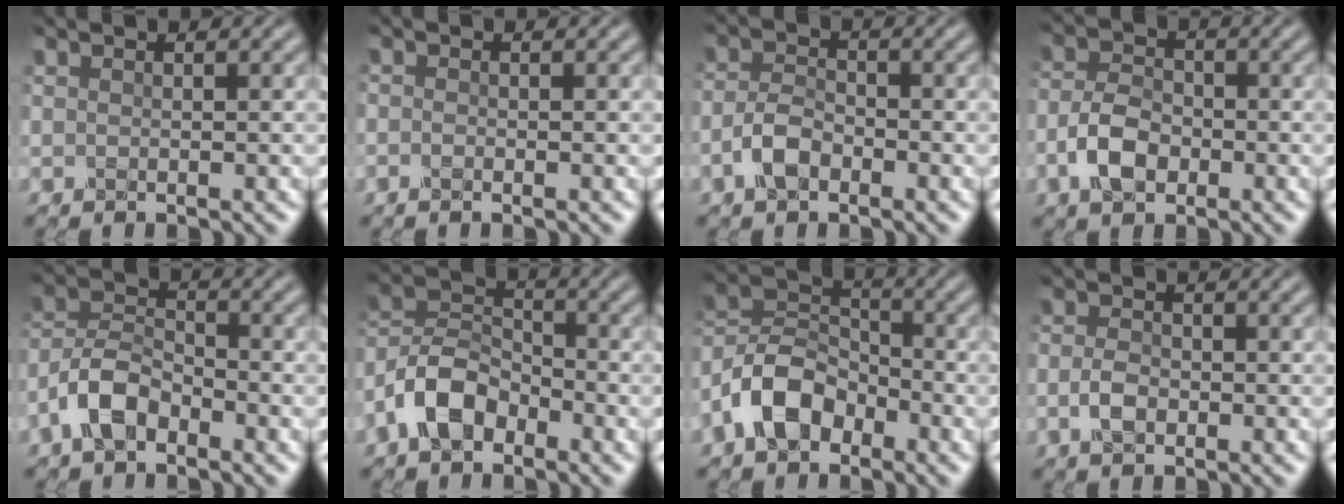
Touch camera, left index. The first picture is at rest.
{"total": 0.8, "force": [-0.8, 0.1, 0.1], "torque": [0.000, -0.005, -0.018]}
{"total": 3.0, "force": [-2.0, 1.6, 1.7], "torque": [-0.034, 0.002, -0.048]}
{"total": 4.1, "force": [-2.0, 2.6, 2.5], "torque": [-0.052, 0.000, -0.048]}
{"total": 4.8, "force": [-3.3, 2.4, 2.6], "torque": [-0.049, 0.006, -0.078]}
{"total": 5.9, "force": [-3.8, 3.4, 3.0], "torque": [-0.059, 0.005, -0.088]}
{"total": 6.7, "force": [-4.1, 4.1, 3.4], "torque": [-0.061, 0.004, -0.094]}
{"total": 2.3, "force": [-1.2, 1.3, 1.4], "torque": [-0.029, -0.003, -0.031]}